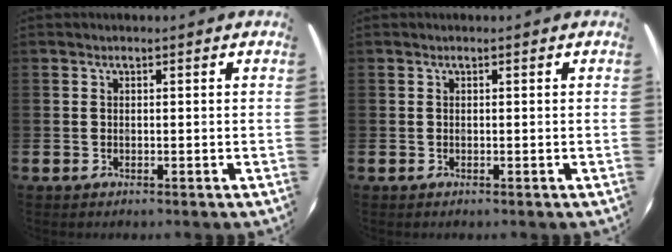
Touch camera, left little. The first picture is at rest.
{"total": 0.0}